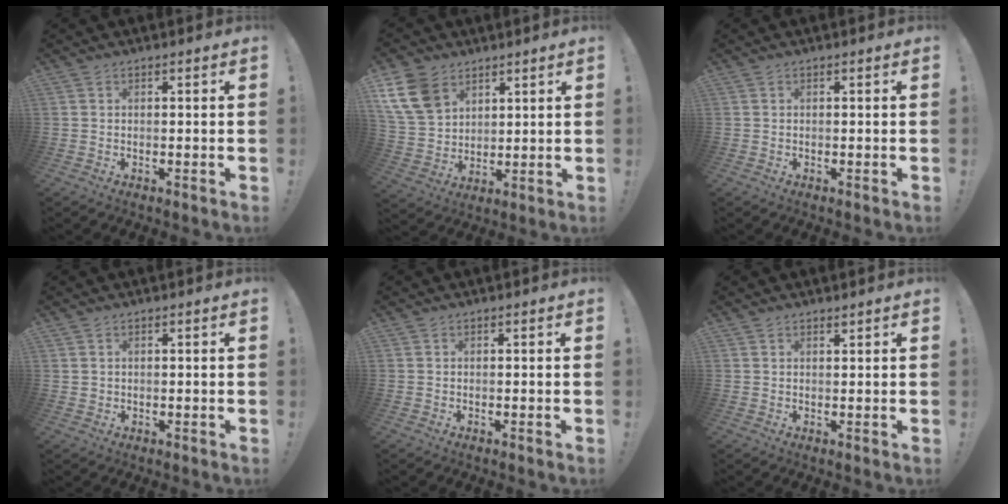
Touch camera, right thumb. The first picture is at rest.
{"total": 14.3, "force": [7.5, 10.1, 6.7], "torque": [-0.124, -0.031, 0.153]}
{"total": 0.0}
{"total": 1.1, "force": [0.6, 0.9, 0.2], "torque": [0.000, 0.000, 0.010]}
{"total": 0.0}
{"total": 1.0, "force": [0.9, 0.3, 0.2], "torque": [0.008, -0.006, 0.016]}